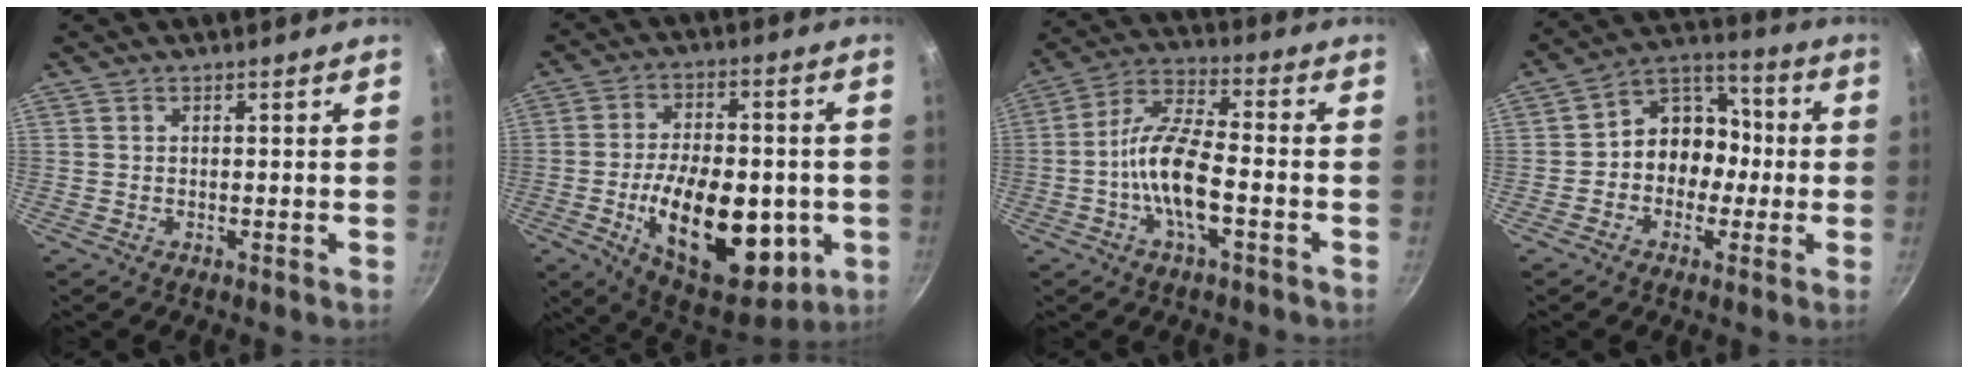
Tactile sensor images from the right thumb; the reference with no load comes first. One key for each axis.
{"total": 23.6, "fx": -4.9, "fy": 13.0, "fz": 19.0, "tx": -0.264, "ty": 0.010, "tz": -0.062}
{"total": 12.6, "fx": -3.3, "fy": 4.8, "fz": 11.1, "tx": -0.206, "ty": 0.035, "tz": -0.077}
{"total": 11.4, "fx": -1.5, "fy": 9.5, "fz": 6.1, "tx": -0.035, "ty": 0.048, "tz": -0.042}